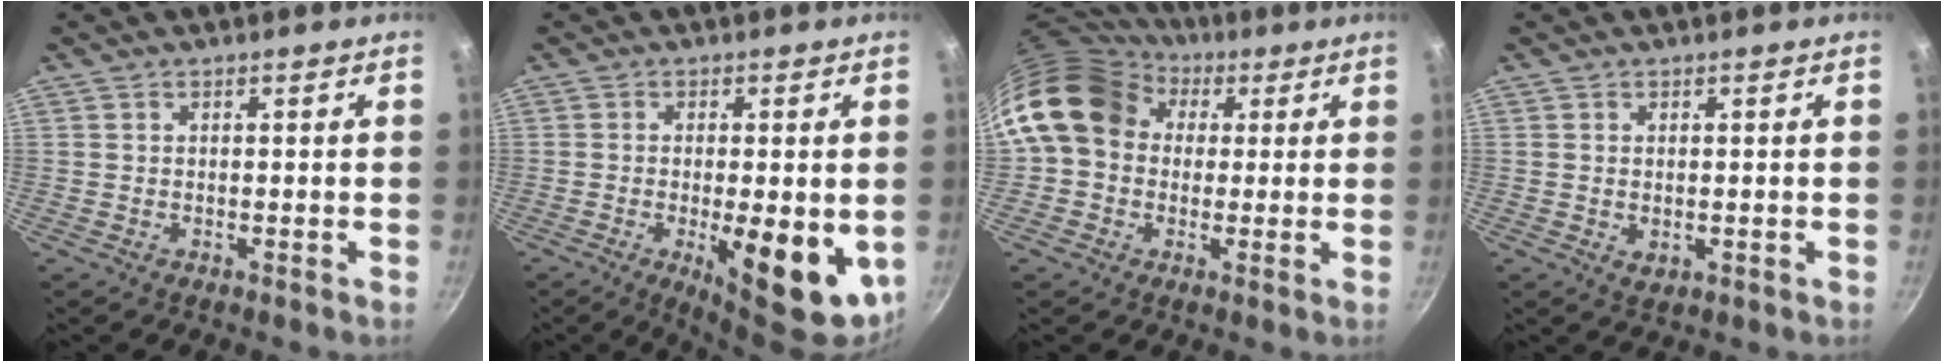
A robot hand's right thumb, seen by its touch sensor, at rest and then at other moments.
{"total": 14.1, "force": [-3.2, 4.9, 12.8], "torque": [-0.162, -0.005, -0.034]}
{"total": 14.5, "force": [3.6, 11.8, 7.7], "torque": [-0.111, 0.024, 0.049]}
{"total": 2.0, "force": [0.0, 1.4, 1.4], "torque": [-0.022, -0.004, 0.003]}